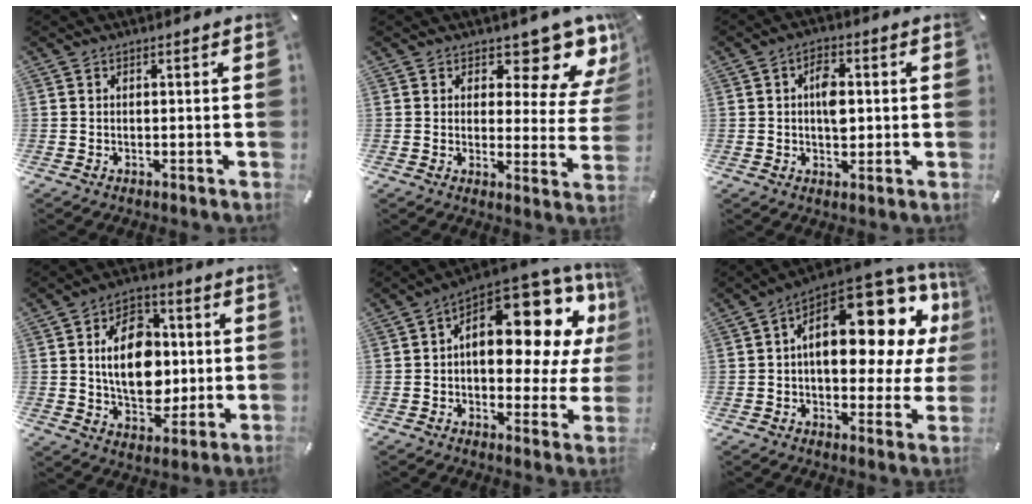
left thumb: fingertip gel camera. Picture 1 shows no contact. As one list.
[{"total": 11.1, "force": [7.9, 4.5, 6.3], "torque": [-0.067, -0.072, 0.132]}, {"total": 6.1, "force": [0.4, 3.7, 4.9], "torque": [-0.070, 0.003, 0.001]}, {"total": 15.4, "force": [0.9, 11.0, 10.8], "torque": [-0.179, 0.010, 0.015]}, {"total": 18.4, "force": [7.1, 10.1, 13.7], "torque": [-0.167, -0.068, 0.111]}, {"total": 20.4, "force": [7.0, 10.8, 15.9], "torque": [-0.208, -0.061, 0.116]}]